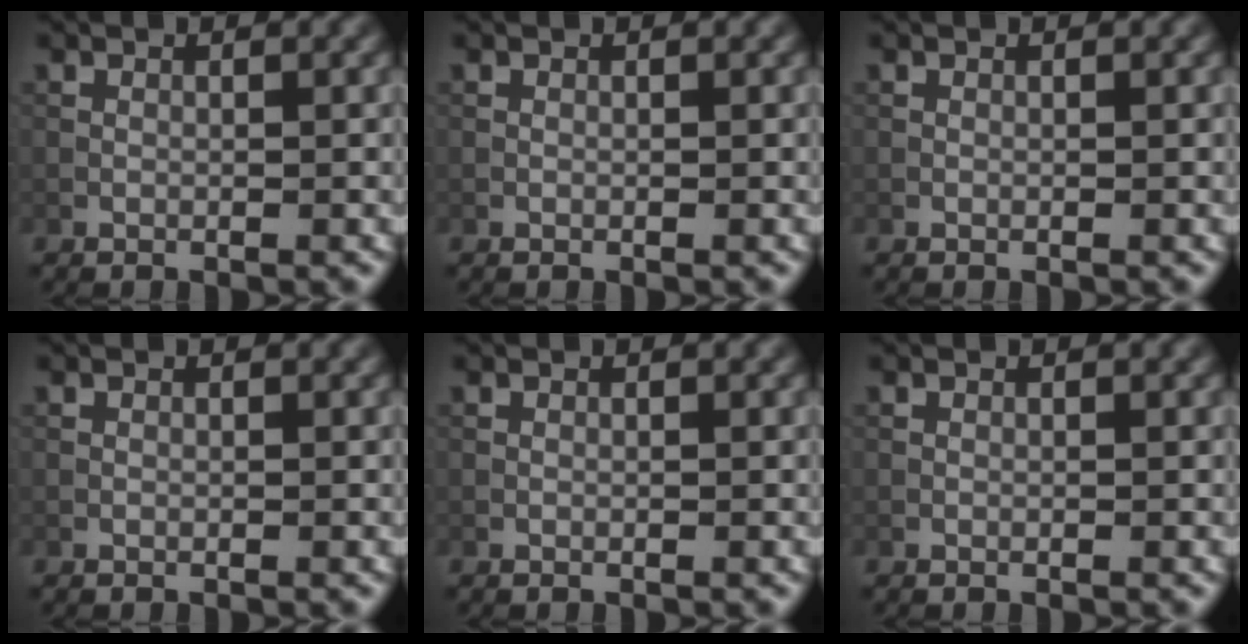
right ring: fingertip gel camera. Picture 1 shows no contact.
{"total": 0.0}
{"total": 0.0}
{"total": 0.0}
{"total": 0.0}
{"total": 0.0}